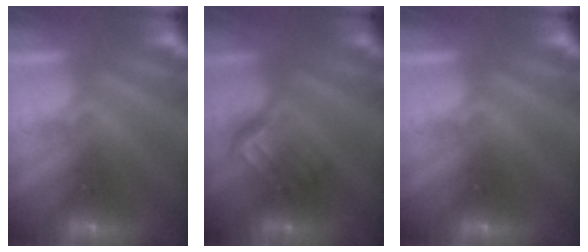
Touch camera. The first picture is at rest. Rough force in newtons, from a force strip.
{"total": 3.5}
{"total": 0.0}